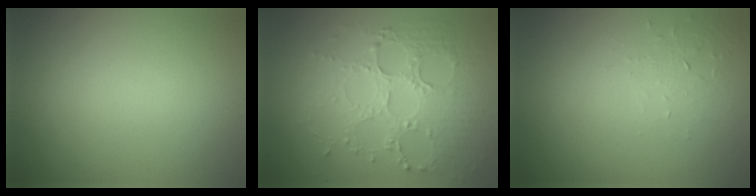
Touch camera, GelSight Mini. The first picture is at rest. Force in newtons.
{"total": 5.0, "press": 3.7, "slide": 3.4}
{"total": 1.0, "press": 0.4, "slide": 0.9}